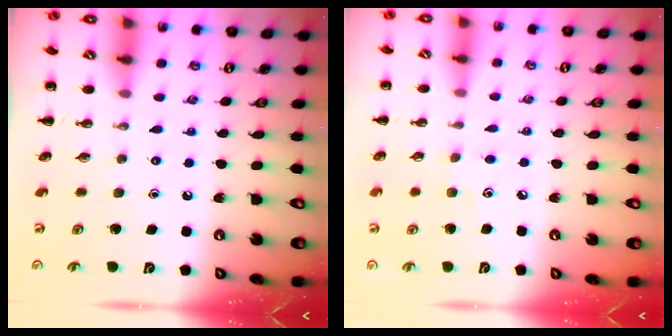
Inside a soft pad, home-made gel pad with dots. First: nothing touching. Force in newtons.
{"total": 3.6, "press": 3.5, "slide": 0.8}